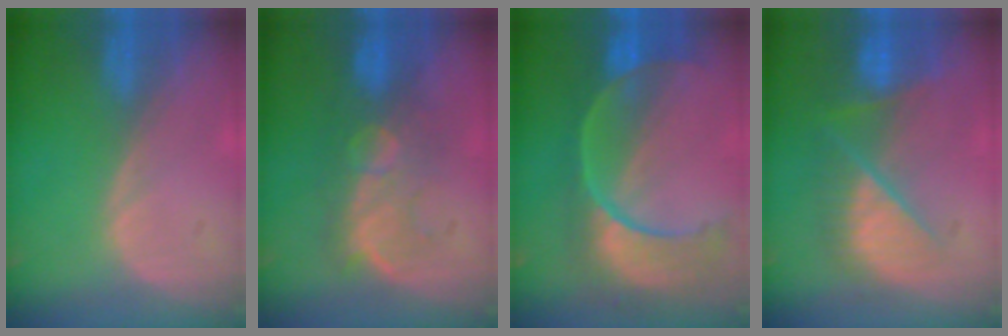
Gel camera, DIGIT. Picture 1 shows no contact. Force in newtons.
{"total": 8.8, "press": 8.2, "slide": 3.2}
{"total": 11.1, "press": 9.4, "slide": 6.0}
{"total": 9.8, "press": 8.3, "slide": 5.2}